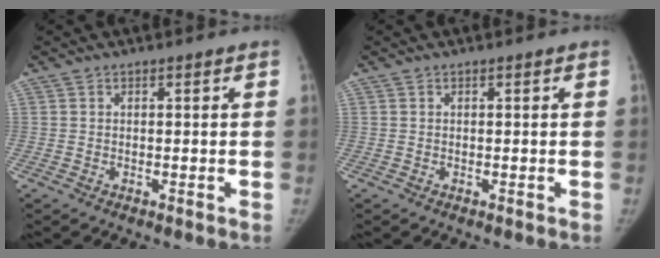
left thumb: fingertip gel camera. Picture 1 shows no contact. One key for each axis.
{"total": 0.0}